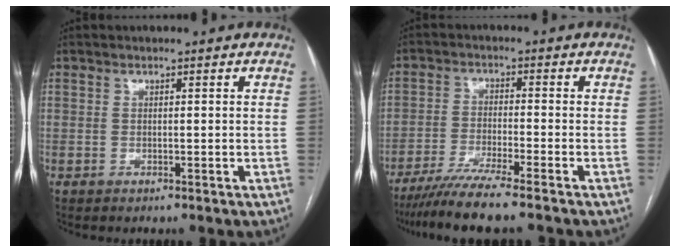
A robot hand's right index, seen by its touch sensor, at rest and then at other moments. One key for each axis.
{"total": 8.5, "fx": -7.0, "fy": -1.0, "fz": 4.7, "tx": -0.072, "ty": -0.029, "tz": -0.121}